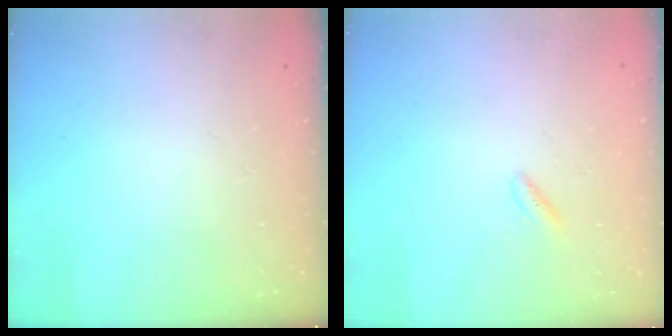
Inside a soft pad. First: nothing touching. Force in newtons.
{"total": 1.4, "press": 1.3, "slide": 0.6}